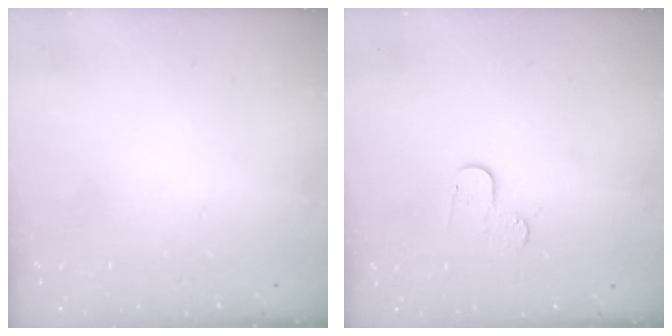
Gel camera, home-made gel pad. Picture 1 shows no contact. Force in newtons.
{"total": 4.5, "press": 4.5, "slide": 0.4}